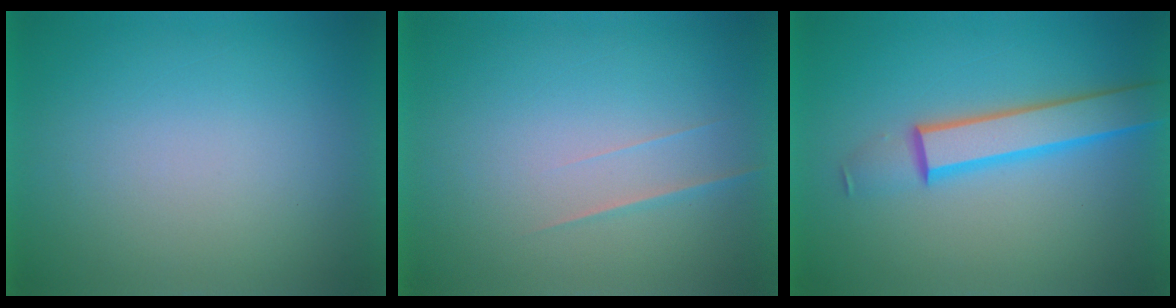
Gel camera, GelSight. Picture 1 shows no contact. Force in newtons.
{"total": 1.7}
{"total": 4.6}